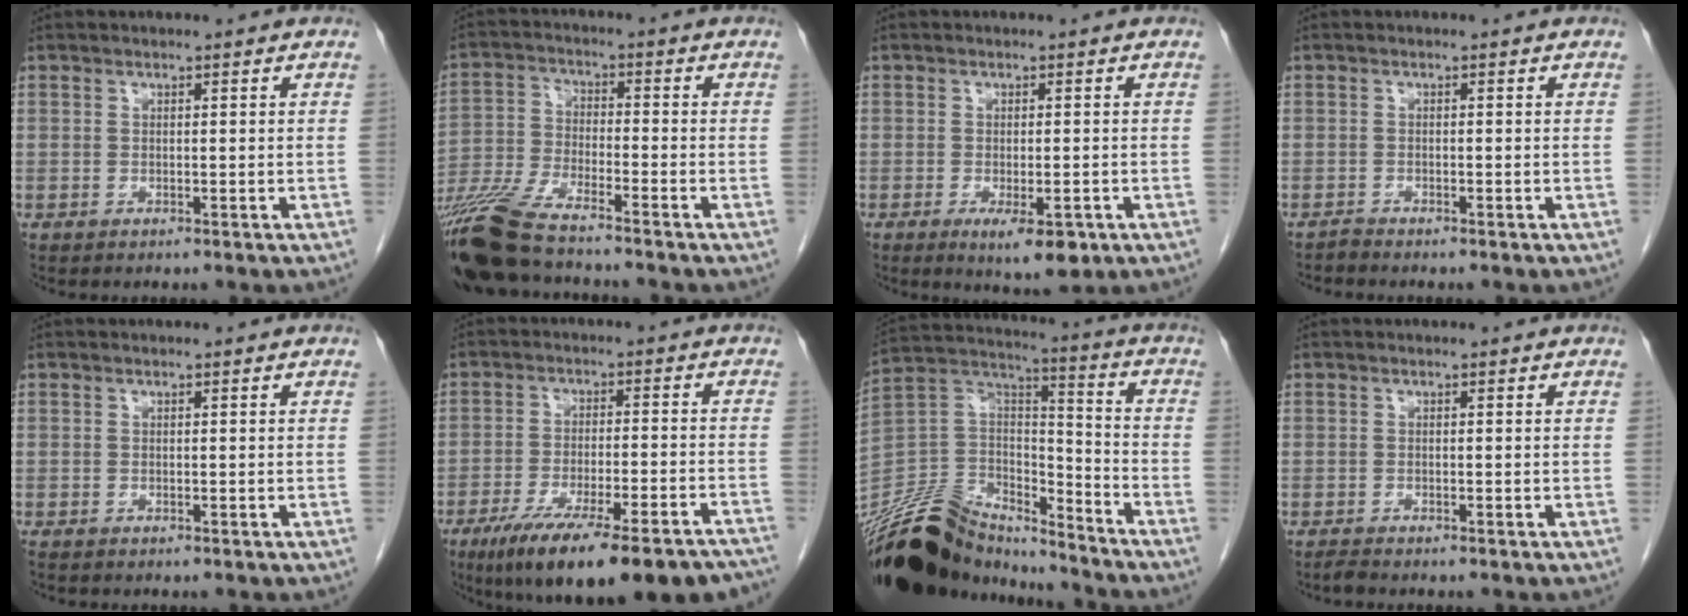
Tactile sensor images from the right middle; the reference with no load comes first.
{"total": 11.5, "force": [-9.7, 1.3, 5.9], "torque": [-0.122, -0.024, -0.185]}
{"total": 5.6, "force": [-2.7, 1.6, 4.6], "torque": [-0.066, -0.010, -0.030]}
{"total": 0.8, "force": [-0.8, -0.1, -0.1], "torque": [-0.001, -0.004, -0.017]}
{"total": 0.5, "force": [-0.5, 0.1, 0.2], "torque": [-0.007, -0.001, -0.009]}
{"total": 22.4, "force": [-17.5, 3.5, 13.5], "torque": [-0.160, -0.018, -0.252]}
{"total": 19.6, "force": [-17.6, 6.0, 6.3], "torque": [-0.129, 0.035, -0.309]}
{"total": 0.8, "force": [-0.8, 0.0, 0.3], "torque": [-0.014, -0.004, -0.016]}